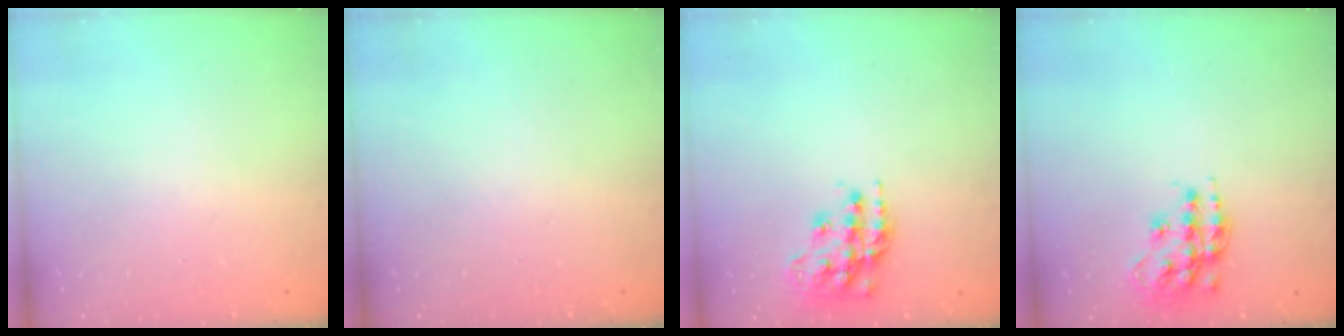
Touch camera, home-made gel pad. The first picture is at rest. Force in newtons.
{"total": 0.0}
{"total": 17.3, "press": 17.3, "slide": 1.4}
{"total": 16.1, "press": 16.1, "slide": 1.0}